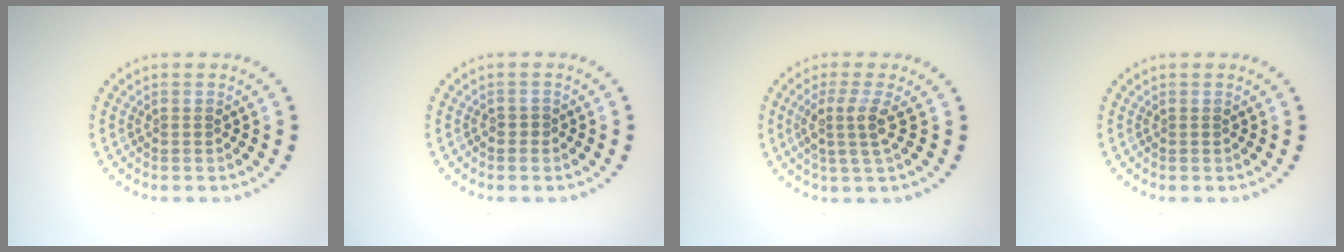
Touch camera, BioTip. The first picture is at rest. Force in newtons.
{"total": 0.6, "press": 0.3, "slide": 0.4}
{"total": 2.7, "press": 2.0, "slide": 1.8}
{"total": 0.0}